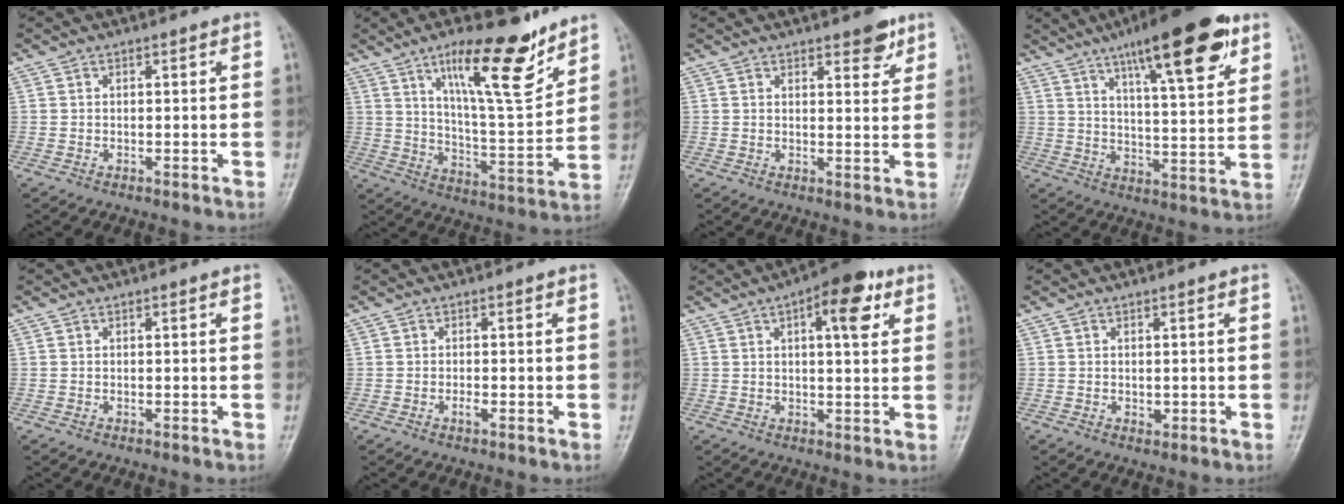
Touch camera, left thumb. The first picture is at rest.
{"total": 17.3, "force": [10.9, 4.5, 12.7], "torque": [-0.174, -0.070, 0.185]}
{"total": 4.5, "force": [3.1, 1.8, 2.7], "torque": [-0.016, -0.018, 0.039]}
{"total": 19.5, "force": [11.1, 5.0, 15.2], "torque": [-0.204, -0.035, 0.170]}
{"total": 0.0}
{"total": 1.1, "force": [-0.4, 0.4, 0.9], "torque": [-0.017, -0.001, -0.009]}
{"total": 9.9, "force": [4.1, 3.8, 8.2], "torque": [-0.095, -0.002, 0.052]}
{"total": 1.1, "force": [0.1, 0.8, 0.7], "torque": [-0.007, -0.001, 0.004]}